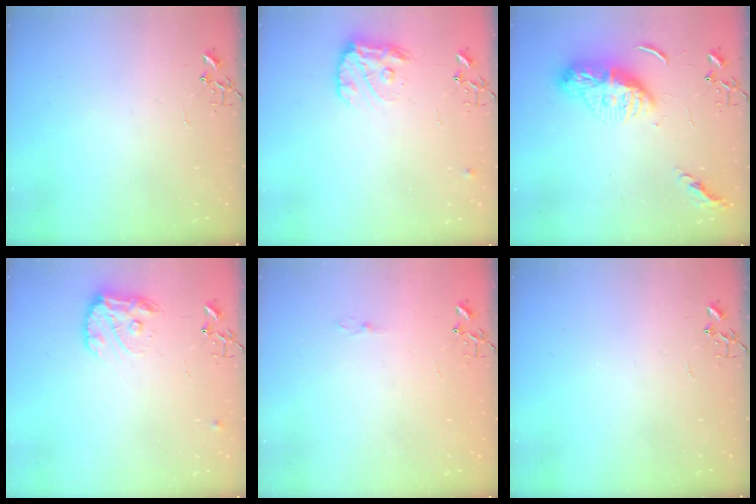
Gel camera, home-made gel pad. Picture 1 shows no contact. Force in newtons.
{"total": 12.1, "press": 12.1, "slide": 0.5}
{"total": 12.5, "press": 12.5, "slide": 1.1}
{"total": 12.1, "press": 12.1, "slide": 0.5}
{"total": 2.7, "press": 2.7, "slide": 0.4}
{"total": 0.0}